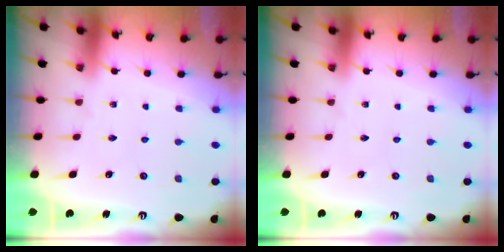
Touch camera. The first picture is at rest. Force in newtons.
{"total": 0.0}